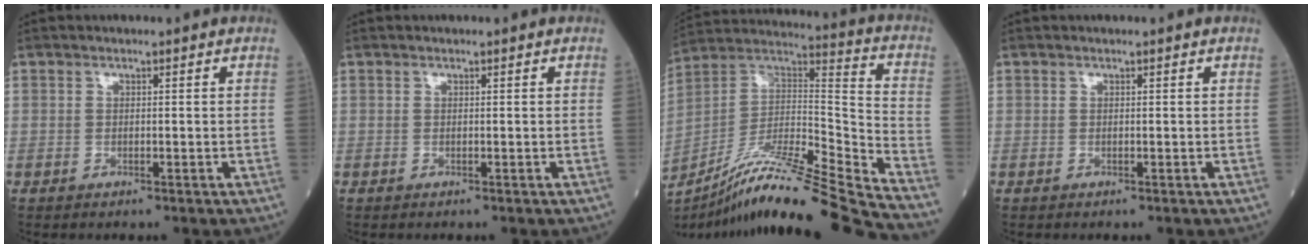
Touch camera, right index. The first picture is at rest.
{"total": 0.0}
{"total": 24.8, "force": [-21.5, -1.5, 12.3], "torque": [-0.201, -0.016, -0.362]}
{"total": 0.0}